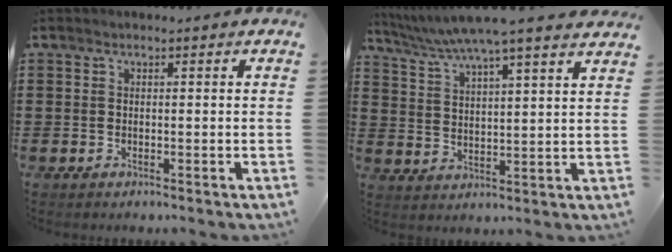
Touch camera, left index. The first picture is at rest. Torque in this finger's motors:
{"motor_torque": [1.03, -1.11, 0.43, 0.19]}